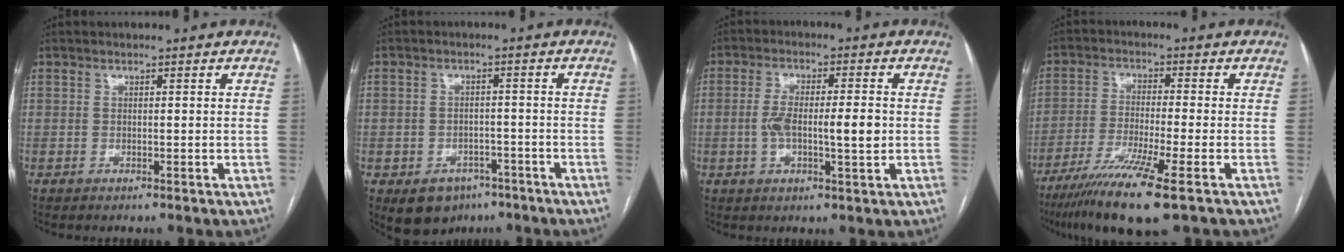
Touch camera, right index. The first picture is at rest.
{"total": 6.9, "force": [-3.9, 5.2, 2.1], "torque": [-0.028, 0.010, -0.047]}
{"total": 8.0, "force": [-0.6, 1.8, 7.7], "torque": [-0.141, 0.008, -0.008]}
{"total": 11.5, "force": [-7.1, -0.5, 9.0], "torque": [-0.173, -0.031, -0.124]}